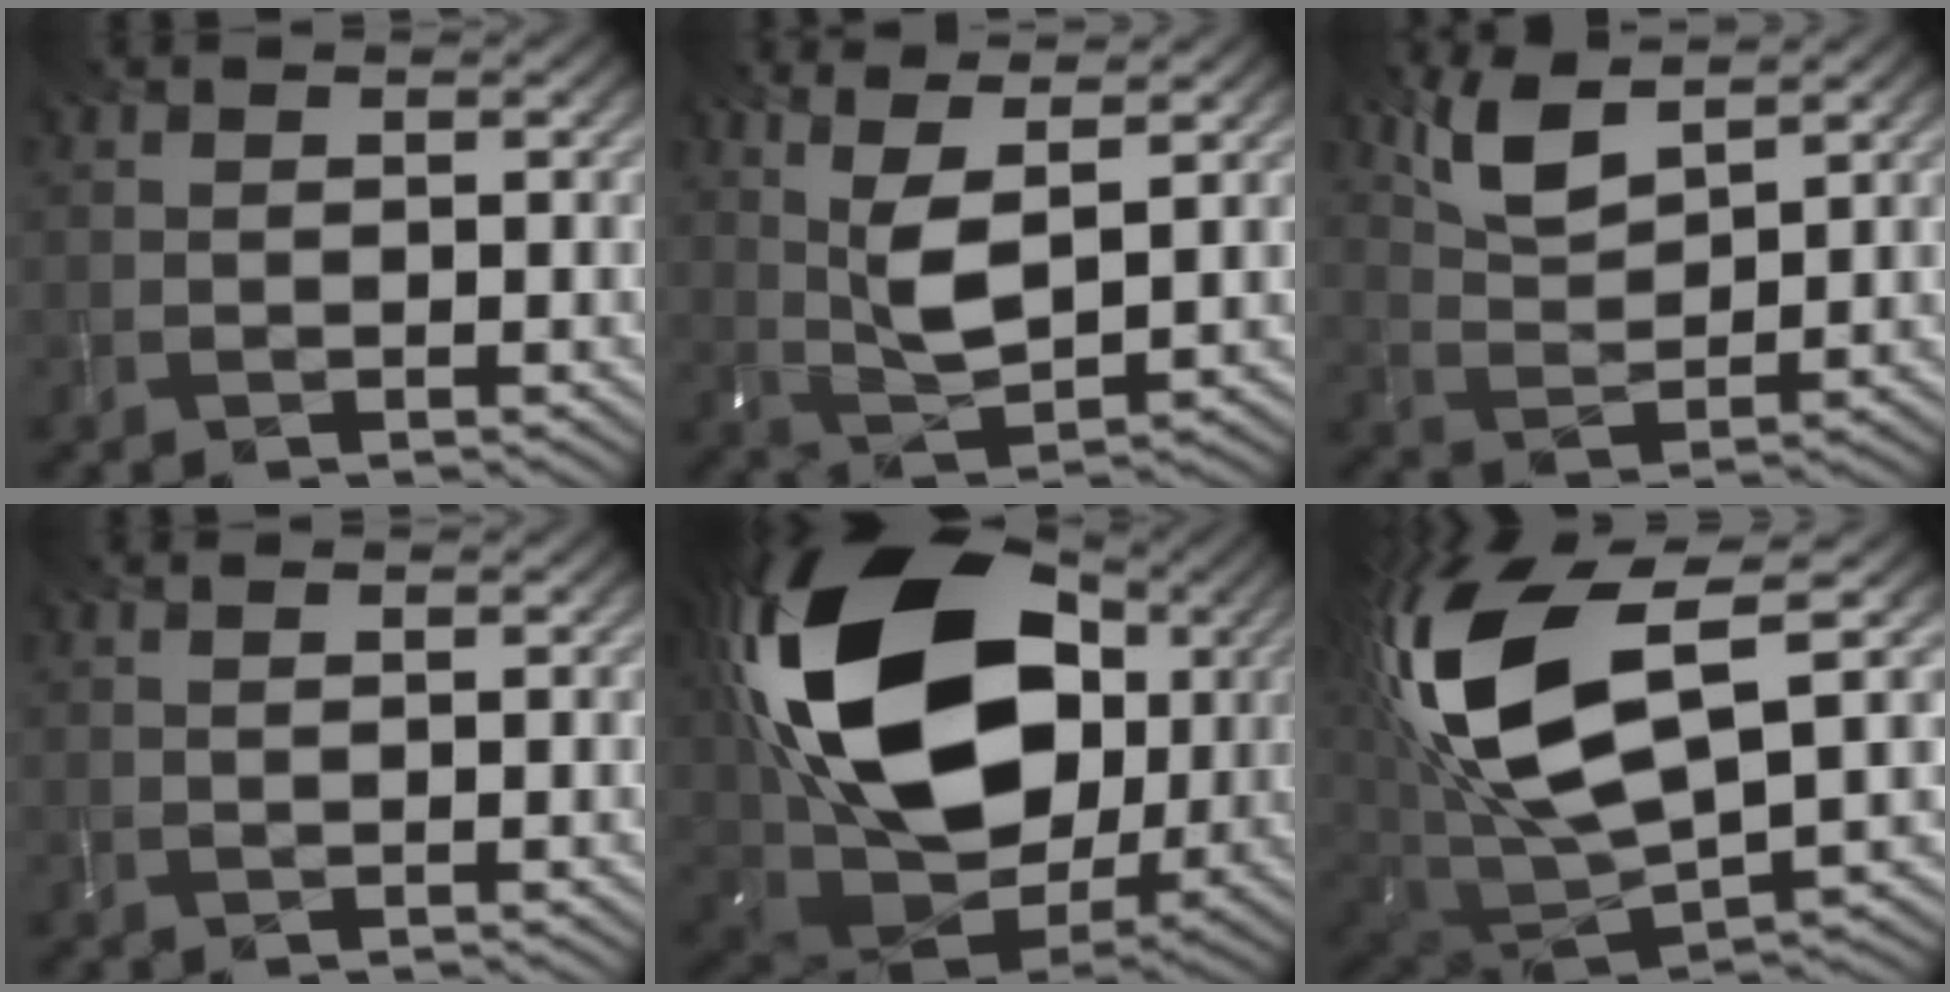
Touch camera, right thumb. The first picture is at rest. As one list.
[{"total": 7.1, "force": [2.7, 2.0, 6.3], "torque": [-0.143, 0.003, 0.057]}, {"total": 6.3, "force": [4.2, 2.2, 4.1], "torque": [-0.100, 0.000, 0.090]}, {"total": 0.5, "force": [0.3, 0.0, 0.4], "torque": [-0.012, 0.005, 0.006]}, {"total": 23.4, "force": [5.7, 15.6, 16.4], "torque": [-0.367, 0.022, 0.102]}, {"total": 16.8, "force": [4.6, 8.5, 13.8], "torque": [-0.323, 0.004, 0.095]}]